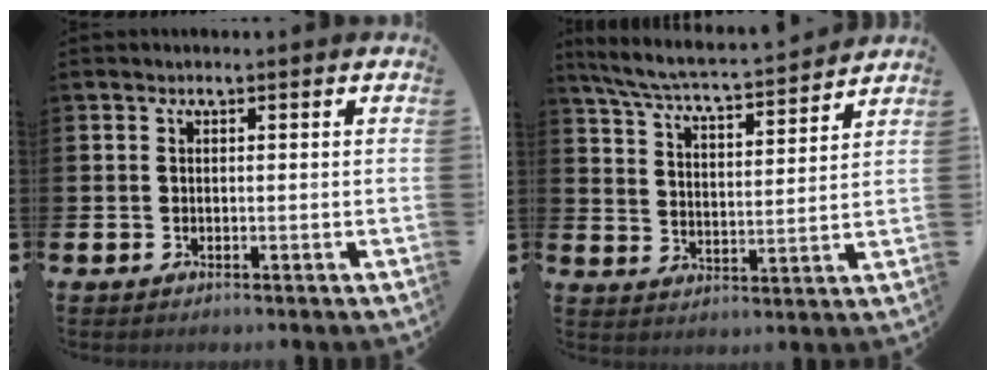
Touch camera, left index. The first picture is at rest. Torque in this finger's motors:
{"motor_torque": [0.58, -1.01, 0.41, 0.12]}